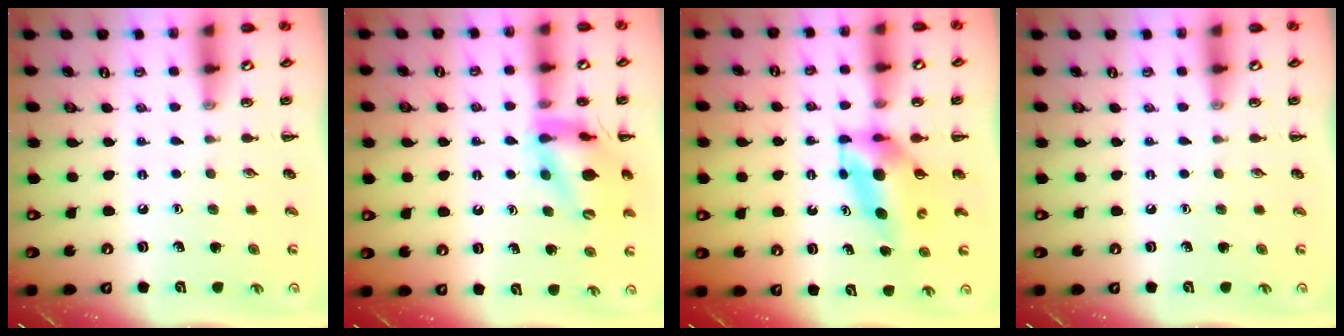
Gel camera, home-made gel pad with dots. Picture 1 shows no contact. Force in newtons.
{"total": 15.6, "press": 15.4, "slide": 2.4}
{"total": 5.8, "press": 5.7, "slide": 0.8}
{"total": 0.0}